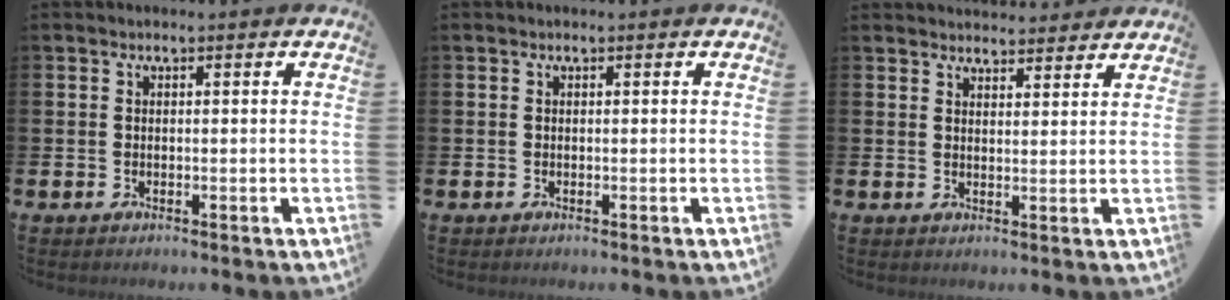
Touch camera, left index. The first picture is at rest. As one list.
[{"total": 0.0}, {"total": 3.5, "force": [3.5, 0.5, -0.3], "torque": [0.009, -0.024, 0.061]}]